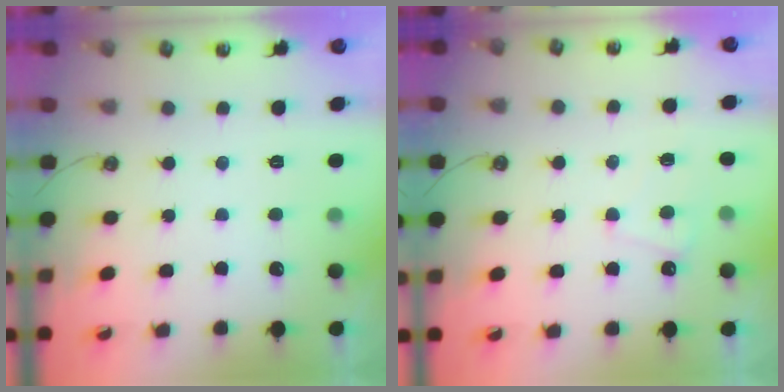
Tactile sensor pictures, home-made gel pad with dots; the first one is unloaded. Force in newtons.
{"total": 1.1, "press": 1.0, "slide": 0.4}